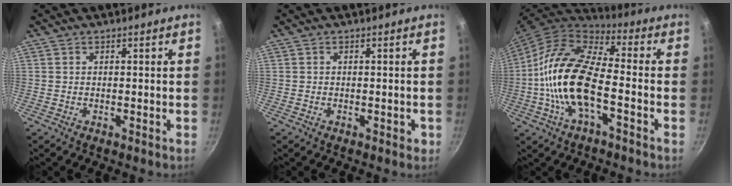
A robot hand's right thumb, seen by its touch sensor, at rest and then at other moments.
{"total": 1.2, "force": [-0.4, 0.9, 0.8], "torque": [-0.005, 0.004, -0.006]}
{"total": 17.6, "force": [-3.6, 7.8, 15.4], "torque": [-0.286, 0.035, -0.084]}